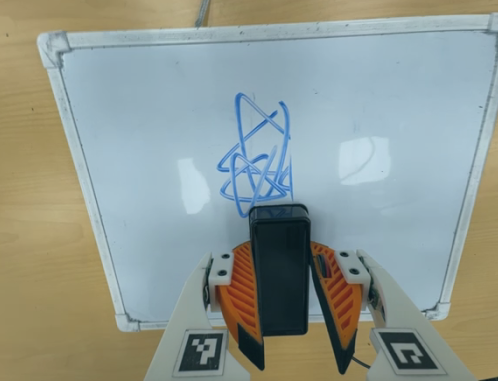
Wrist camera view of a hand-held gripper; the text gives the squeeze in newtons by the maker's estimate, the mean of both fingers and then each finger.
{"total": 7.9, "left": 7.6, "right": 8.1}